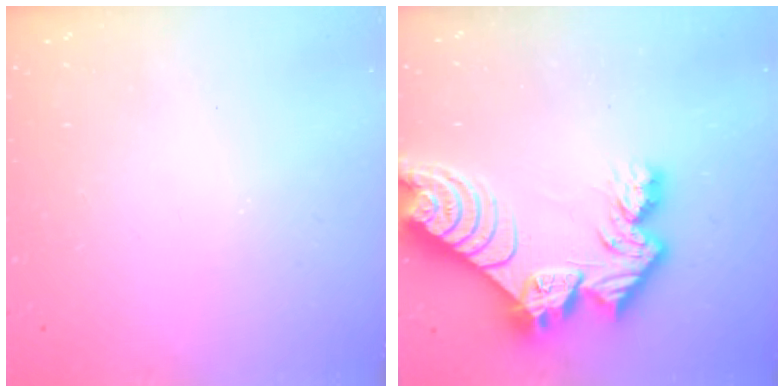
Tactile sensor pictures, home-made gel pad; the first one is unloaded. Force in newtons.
{"total": 17.3, "press": 17.3, "slide": 1.3}